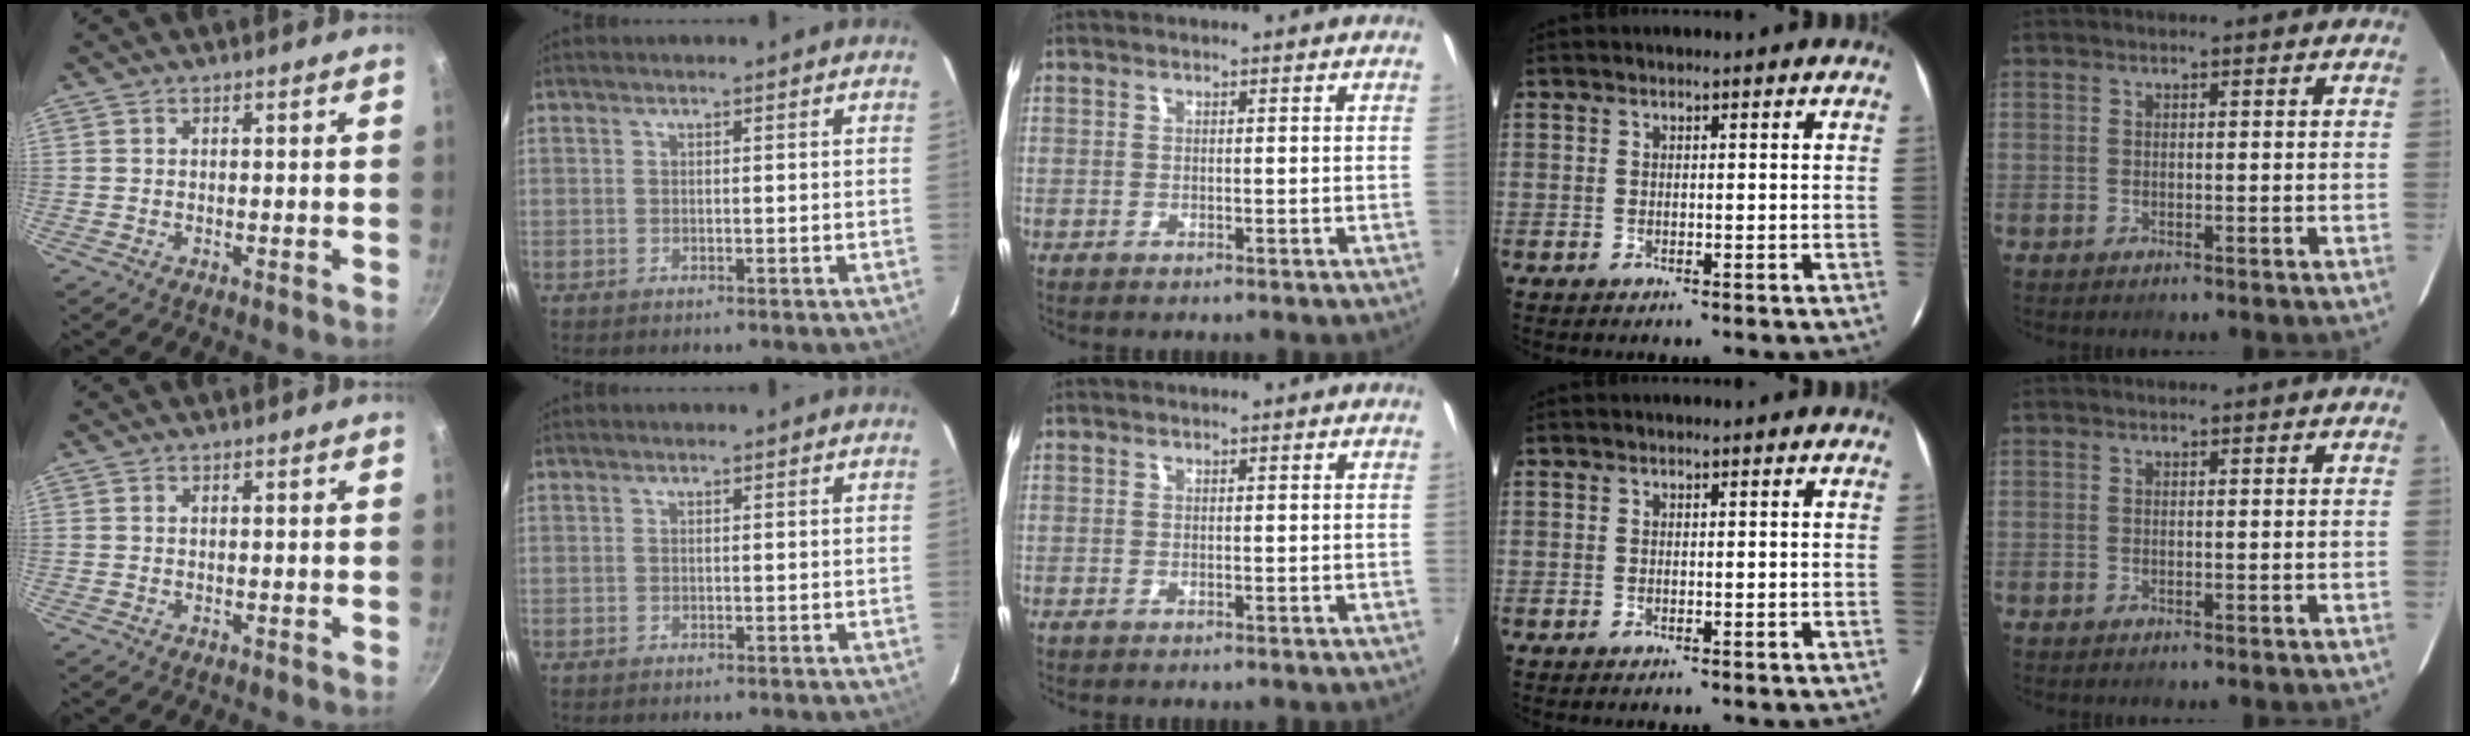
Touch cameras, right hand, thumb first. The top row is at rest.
{}